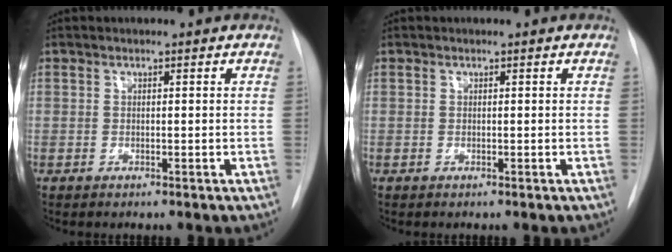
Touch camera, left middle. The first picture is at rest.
{"total": 0.0}